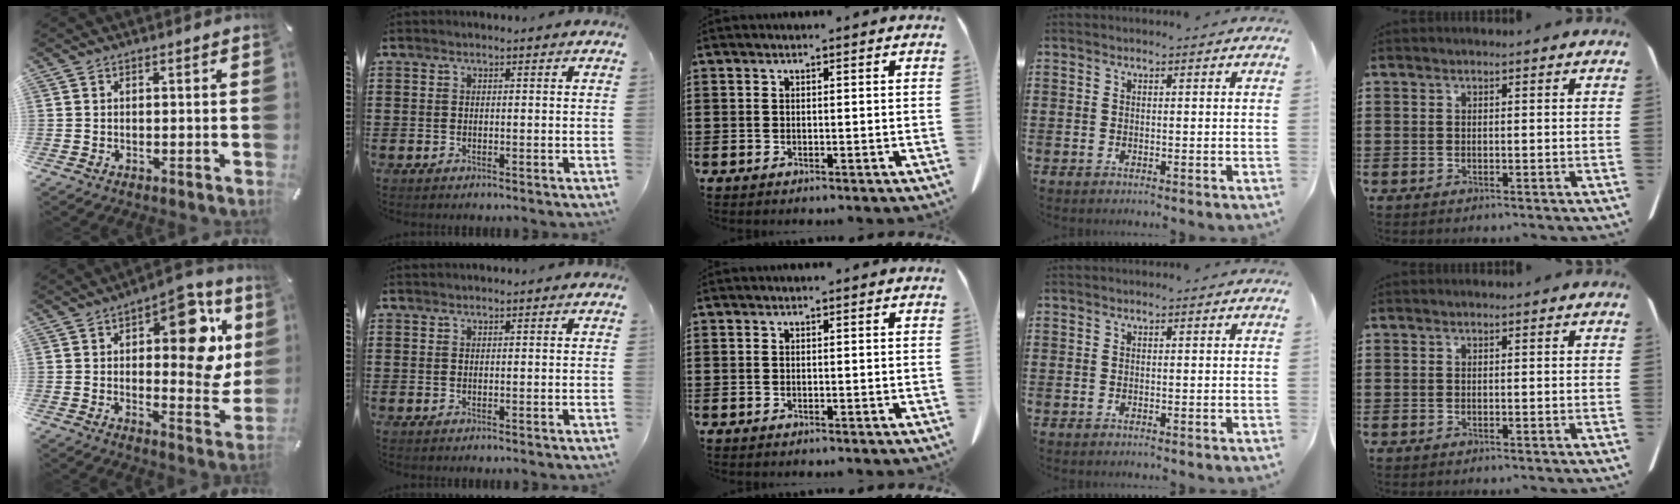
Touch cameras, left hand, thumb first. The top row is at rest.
{"thumb": {"total": 17.2, "force": [5.9, 8.5, 13.7], "torque": [-0.156, -0.039, 0.092]}, "index": {"total": 0.8, "force": [0.8, 0.0, 0.1], "torque": [-0.005, 0.000, 0.016]}}